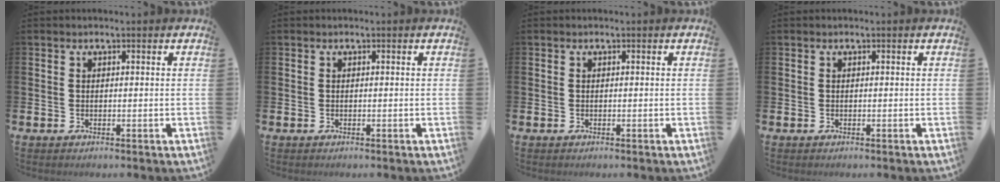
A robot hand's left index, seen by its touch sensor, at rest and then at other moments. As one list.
[{"total": 0.0}, {"total": 0.0}, {"total": 0.0}]